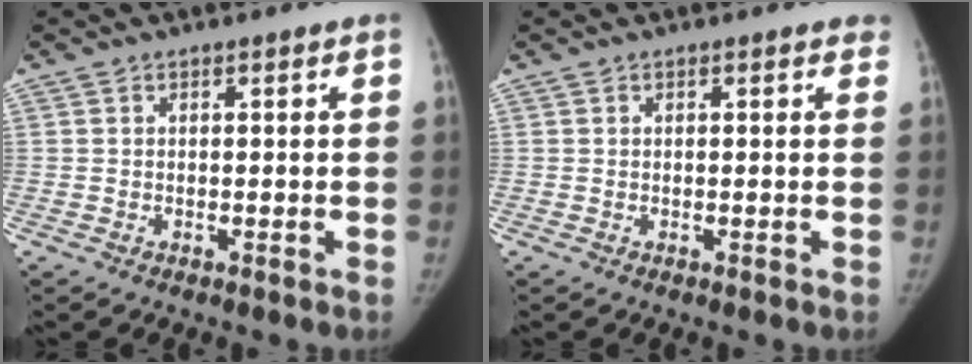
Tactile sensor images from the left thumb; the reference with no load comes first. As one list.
[{"total": 0.9, "force": [0.7, 0.4, 0.3], "torque": [0.004, -0.001, 0.001]}]